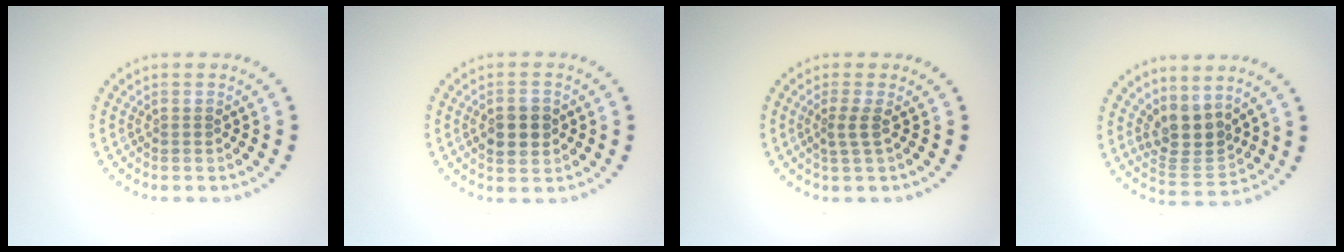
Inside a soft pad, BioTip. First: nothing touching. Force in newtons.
{"total": 2.8, "press": 2.7, "slide": 0.2}
{"total": 1.7, "press": 1.1, "slide": 1.2}
{"total": 3.6, "press": 3.2, "slide": 1.6}